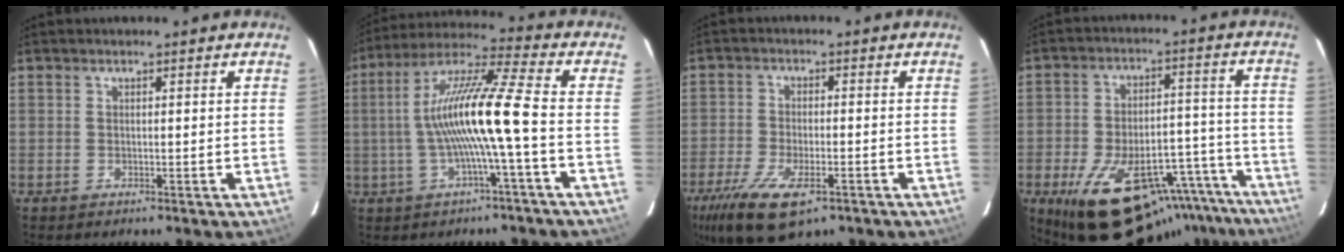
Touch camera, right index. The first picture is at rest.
{"total": 13.8, "force": [-2.0, -0.7, 13.6], "torque": [-0.254, 0.010, -0.036]}
{"total": 13.9, "force": [-8.4, 5.4, 9.7], "torque": [-0.217, -0.046, -0.145]}
{"total": 24.7, "force": [-17.8, 10.6, 13.3], "torque": [-0.206, 0.025, -0.224]}